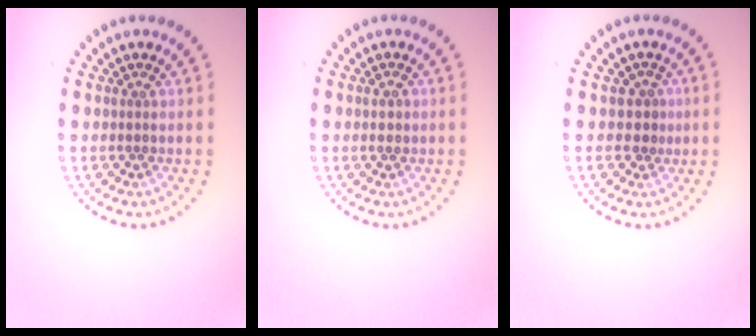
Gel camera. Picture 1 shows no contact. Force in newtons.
{"total": 0.9, "press": 0.9, "slide": 0.1}
{"total": 1.7, "press": 1.4, "slide": 0.9}